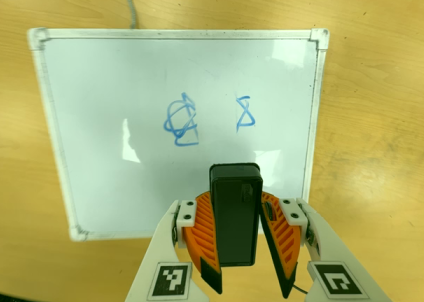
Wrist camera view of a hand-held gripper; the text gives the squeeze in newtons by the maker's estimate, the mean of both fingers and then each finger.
{"total": 7.7, "left": 8.1, "right": 7.4}